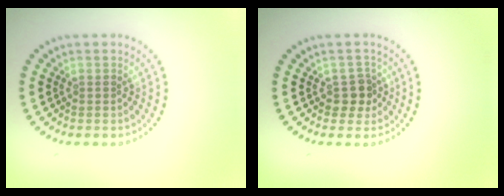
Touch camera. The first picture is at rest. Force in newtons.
{"total": 1.8, "press": 1.5, "slide": 1.0}